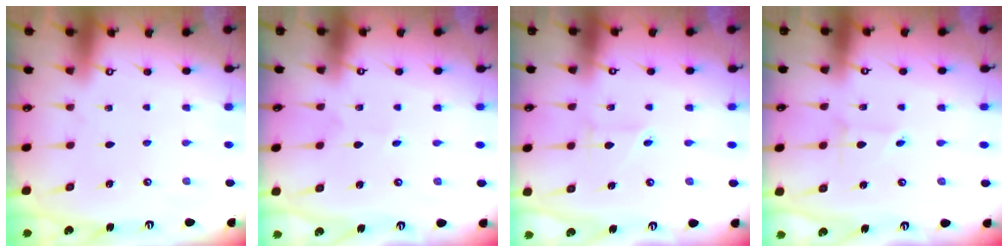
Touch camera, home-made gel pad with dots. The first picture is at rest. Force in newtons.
{"total": 1.6, "press": 1.6, "slide": 0.1}
{"total": 3.9, "press": 3.9, "slide": 0.4}
{"total": 2.9, "press": 2.9, "slide": 0.1}